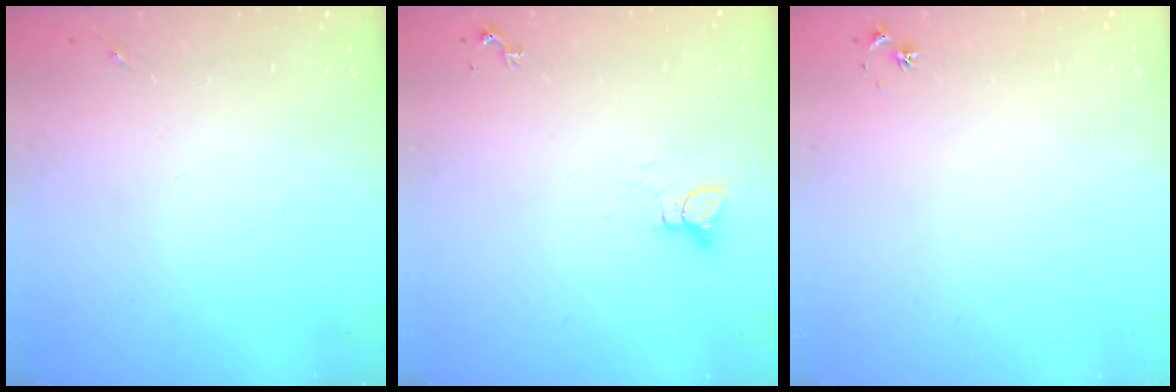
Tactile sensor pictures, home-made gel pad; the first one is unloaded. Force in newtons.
{"total": 2.2, "press": 2.2, "slide": 0.1}
{"total": 3.3, "press": 3.3, "slide": 0.3}